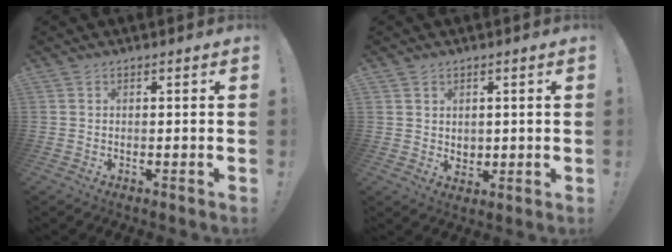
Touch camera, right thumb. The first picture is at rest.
{"total": 3.6, "force": [2.2, 2.8, 0.2], "torque": [0.003, -0.015, 0.041]}